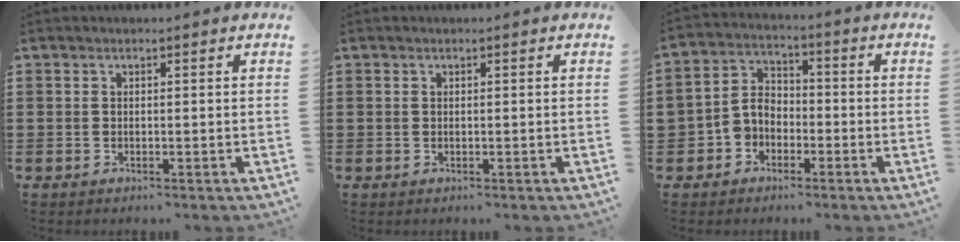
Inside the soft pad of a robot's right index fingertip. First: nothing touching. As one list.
[{"total": 0.0}, {"total": 3.8, "force": [-2.2, 3.1, 0.3], "torque": [-0.028, 0.006, -0.054]}]